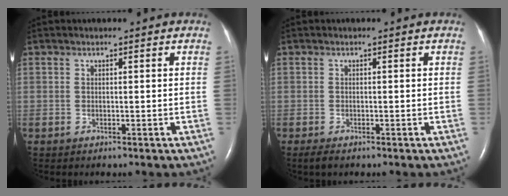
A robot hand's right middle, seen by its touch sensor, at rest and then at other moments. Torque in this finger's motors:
{"motor_torque": [0.19, -0.19, 0.01, 0.00]}